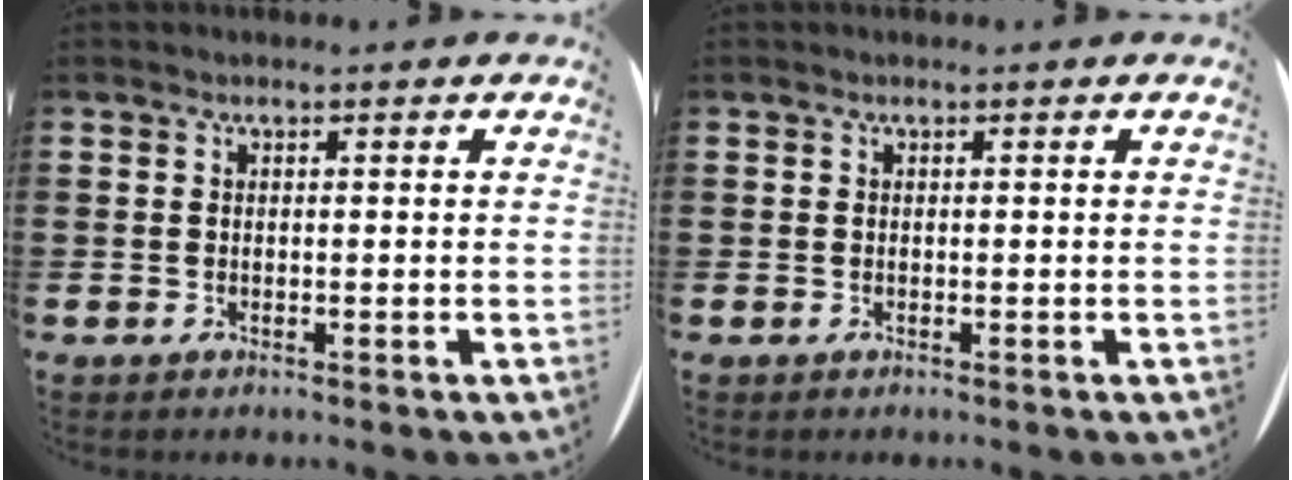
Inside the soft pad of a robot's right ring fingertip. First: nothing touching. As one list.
[{"total": 0.0}]